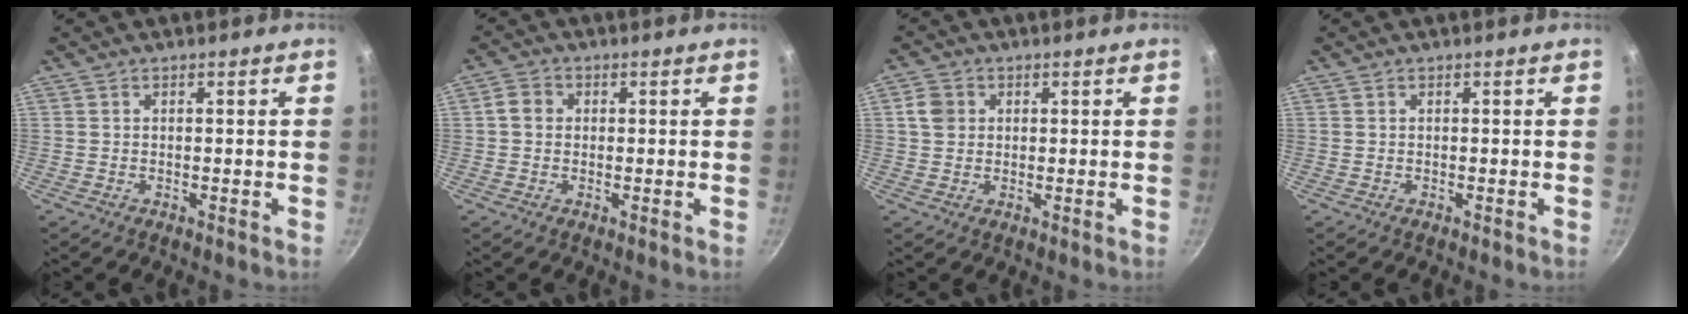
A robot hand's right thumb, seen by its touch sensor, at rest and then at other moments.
{"total": 3.1, "force": [0.2, 2.8, 1.5], "torque": [-0.022, 0.006, -0.004]}
{"total": 3.9, "force": [0.8, 3.4, 1.7], "torque": [-0.016, 0.005, 0.010]}
{"total": 0.0}